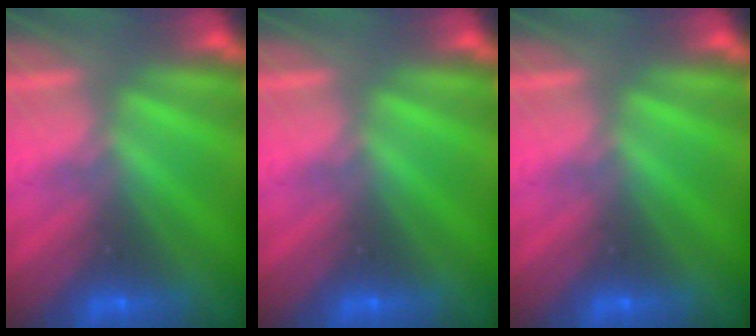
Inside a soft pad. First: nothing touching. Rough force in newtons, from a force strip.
{"total": 0.0}
{"total": 0.0}